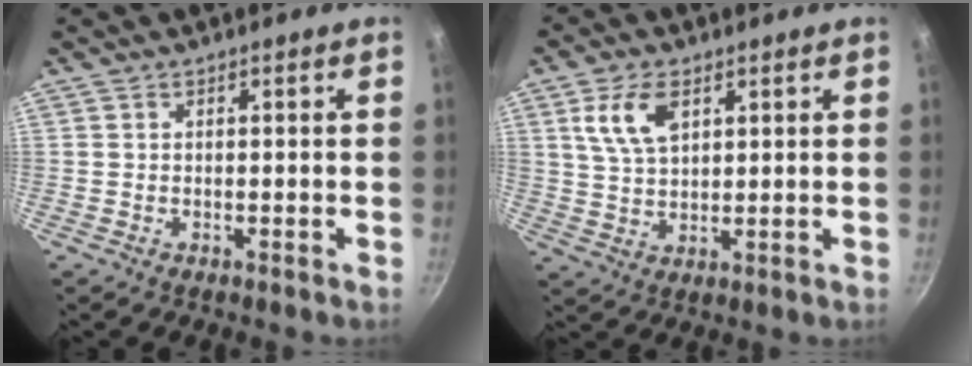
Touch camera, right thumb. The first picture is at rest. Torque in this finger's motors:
{"motor_torque": [1.18, 2.89, 0.67, 0.45, 0.16]}